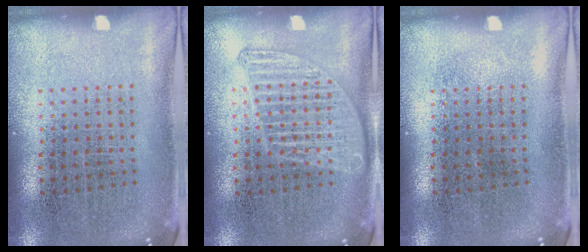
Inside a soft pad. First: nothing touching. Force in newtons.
{"total": 1.2, "press": 1.2, "slide": 0.1}
{"total": 0.0}